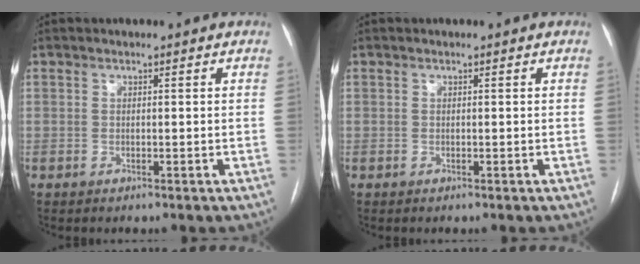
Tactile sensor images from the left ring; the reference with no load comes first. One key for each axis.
{"total": 0.0}